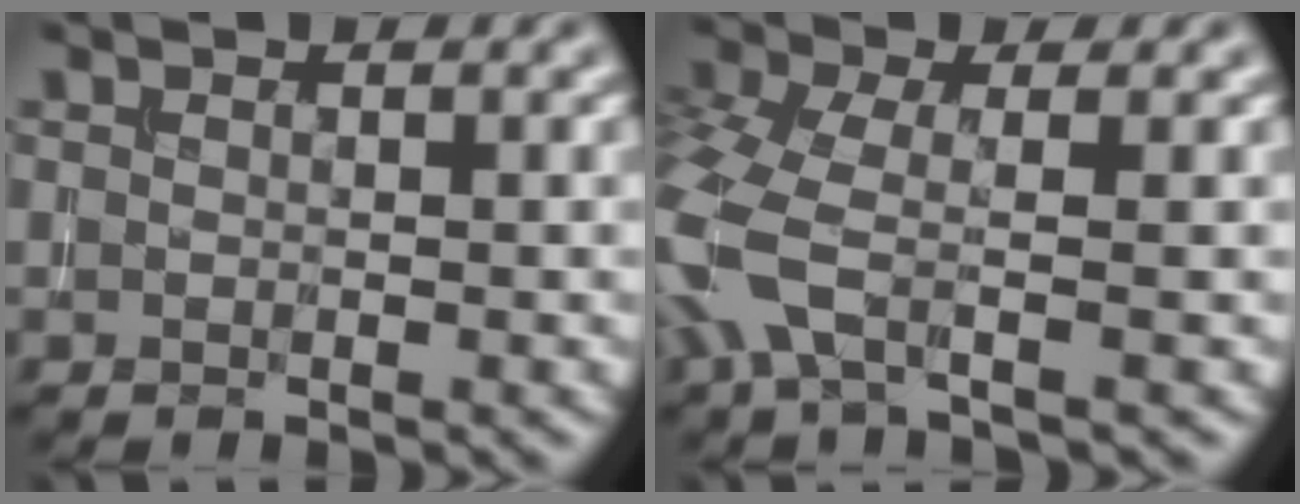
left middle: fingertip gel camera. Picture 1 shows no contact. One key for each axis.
{"total": 5.2, "fx": -2.0, "fy": 2.1, "fz": 4.3, "tx": -0.118, "ty": -0.002, "tz": -0.056}